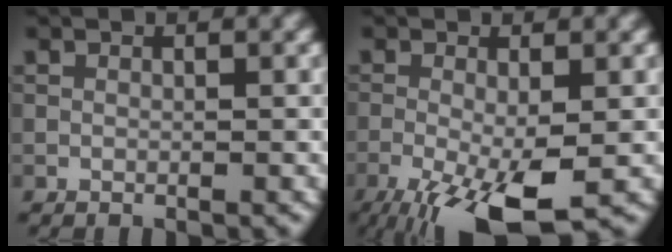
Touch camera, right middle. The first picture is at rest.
{"total": 8.2, "force": [-3.8, 2.2, 6.9], "torque": [-0.135, -0.019, -0.062]}